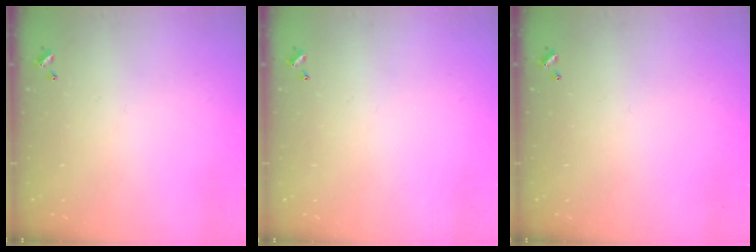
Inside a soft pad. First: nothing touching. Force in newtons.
{"total": 0.0}
{"total": 0.0}